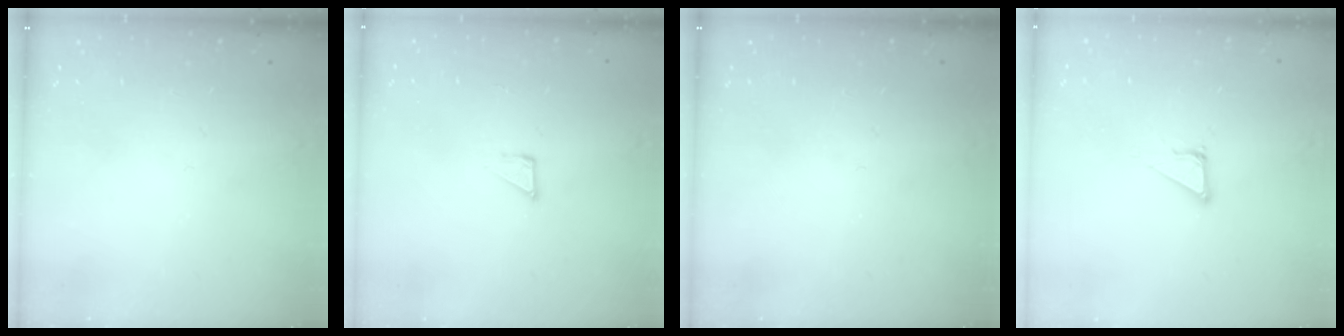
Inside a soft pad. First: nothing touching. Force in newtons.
{"total": 2.3, "press": 2.3, "slide": 0.1}
{"total": 0.0}
{"total": 4.7, "press": 4.7, "slide": 0.2}